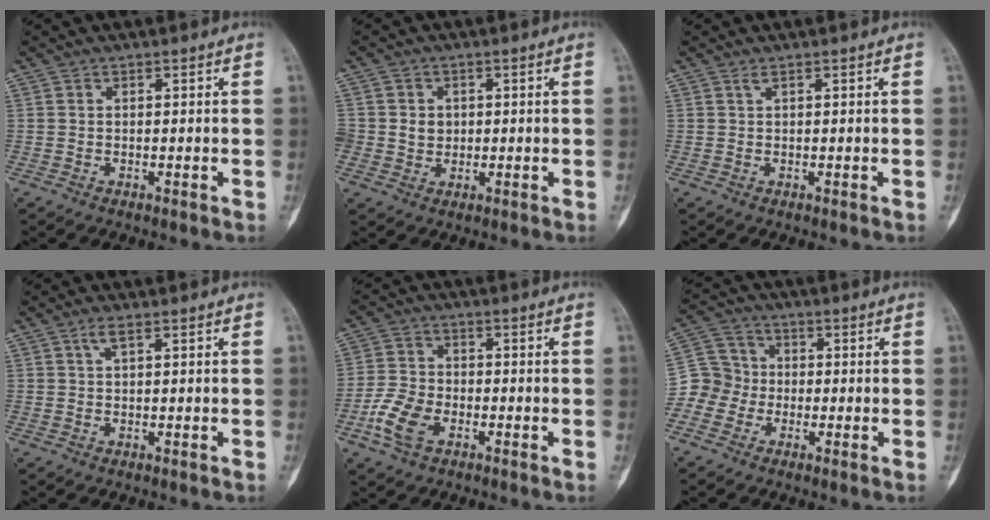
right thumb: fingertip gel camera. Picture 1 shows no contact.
{"total": 4.0, "force": [0.2, 3.7, 1.6], "torque": [-0.006, 0.004, 0.008]}
{"total": 0.5, "force": [0.3, 0.0, 0.4], "torque": [-0.012, 0.004, 0.008]}
{"total": 1.7, "force": [0.8, 0.3, 1.4], "torque": [-0.037, 0.009, 0.019]}
{"total": 7.4, "force": [-3.3, 4.5, 4.9], "torque": [-0.104, 0.012, -0.069]}
{"total": 7.4, "force": [-2.6, 6.7, 1.5], "torque": [-0.004, 0.030, -0.059]}